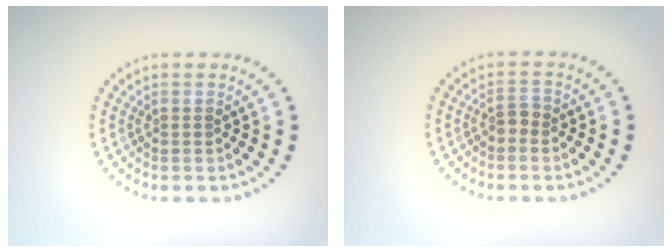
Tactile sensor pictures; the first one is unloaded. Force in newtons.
{"total": 1.1, "press": 0.9, "slide": 0.6}